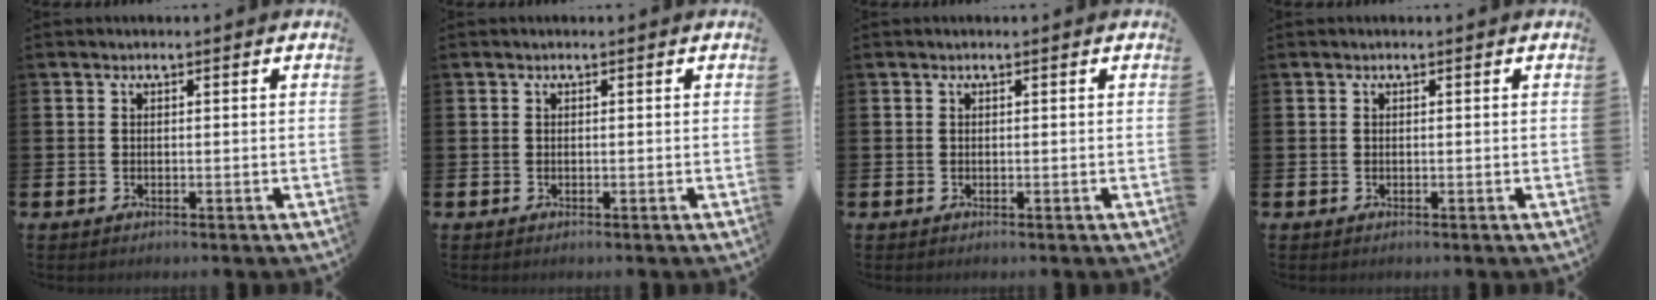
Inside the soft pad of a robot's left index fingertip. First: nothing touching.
{"total": 0.0}
{"total": 0.0}
{"total": 0.0}